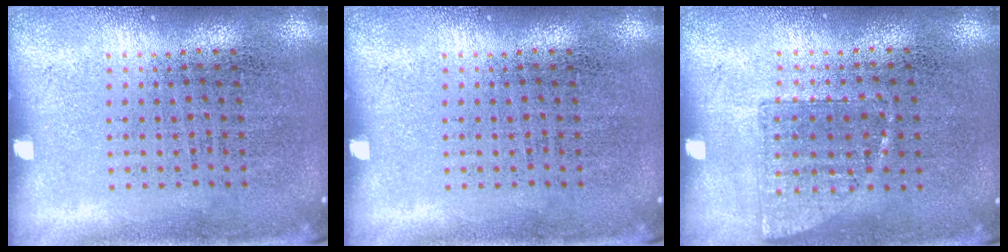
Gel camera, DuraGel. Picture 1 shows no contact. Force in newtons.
{"total": 0.0}
{"total": 0.7, "press": 0.7, "slide": 0.3}